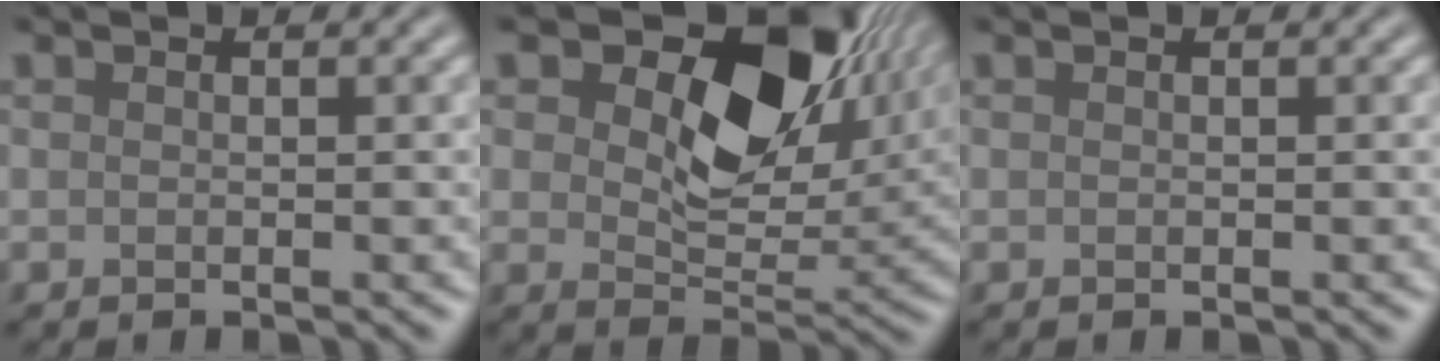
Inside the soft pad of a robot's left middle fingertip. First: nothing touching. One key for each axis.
{"total": 12.4, "fx": 5.3, "fy": 7.4, "fz": 8.4, "tx": -0.128, "ty": -0.005, "tz": 0.092}
{"total": 0.0}